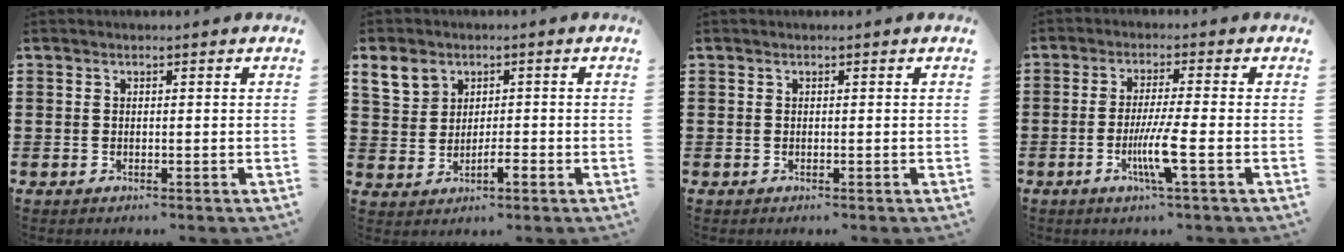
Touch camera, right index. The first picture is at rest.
{"total": 5.3, "force": [1.3, 4.3, 2.9], "torque": [-0.073, 0.016, 0.026]}
{"total": 0.0}
{"total": 6.4, "force": [-2.0, -0.1, 6.1], "torque": [-0.123, -0.021, -0.041]}